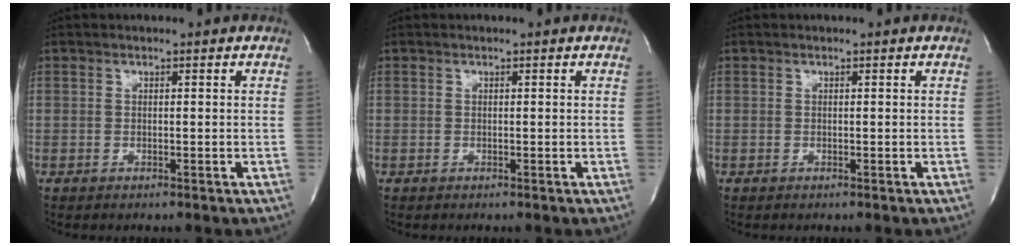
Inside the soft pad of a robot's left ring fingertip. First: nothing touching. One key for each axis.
{"total": 0.0}
{"total": 0.0}